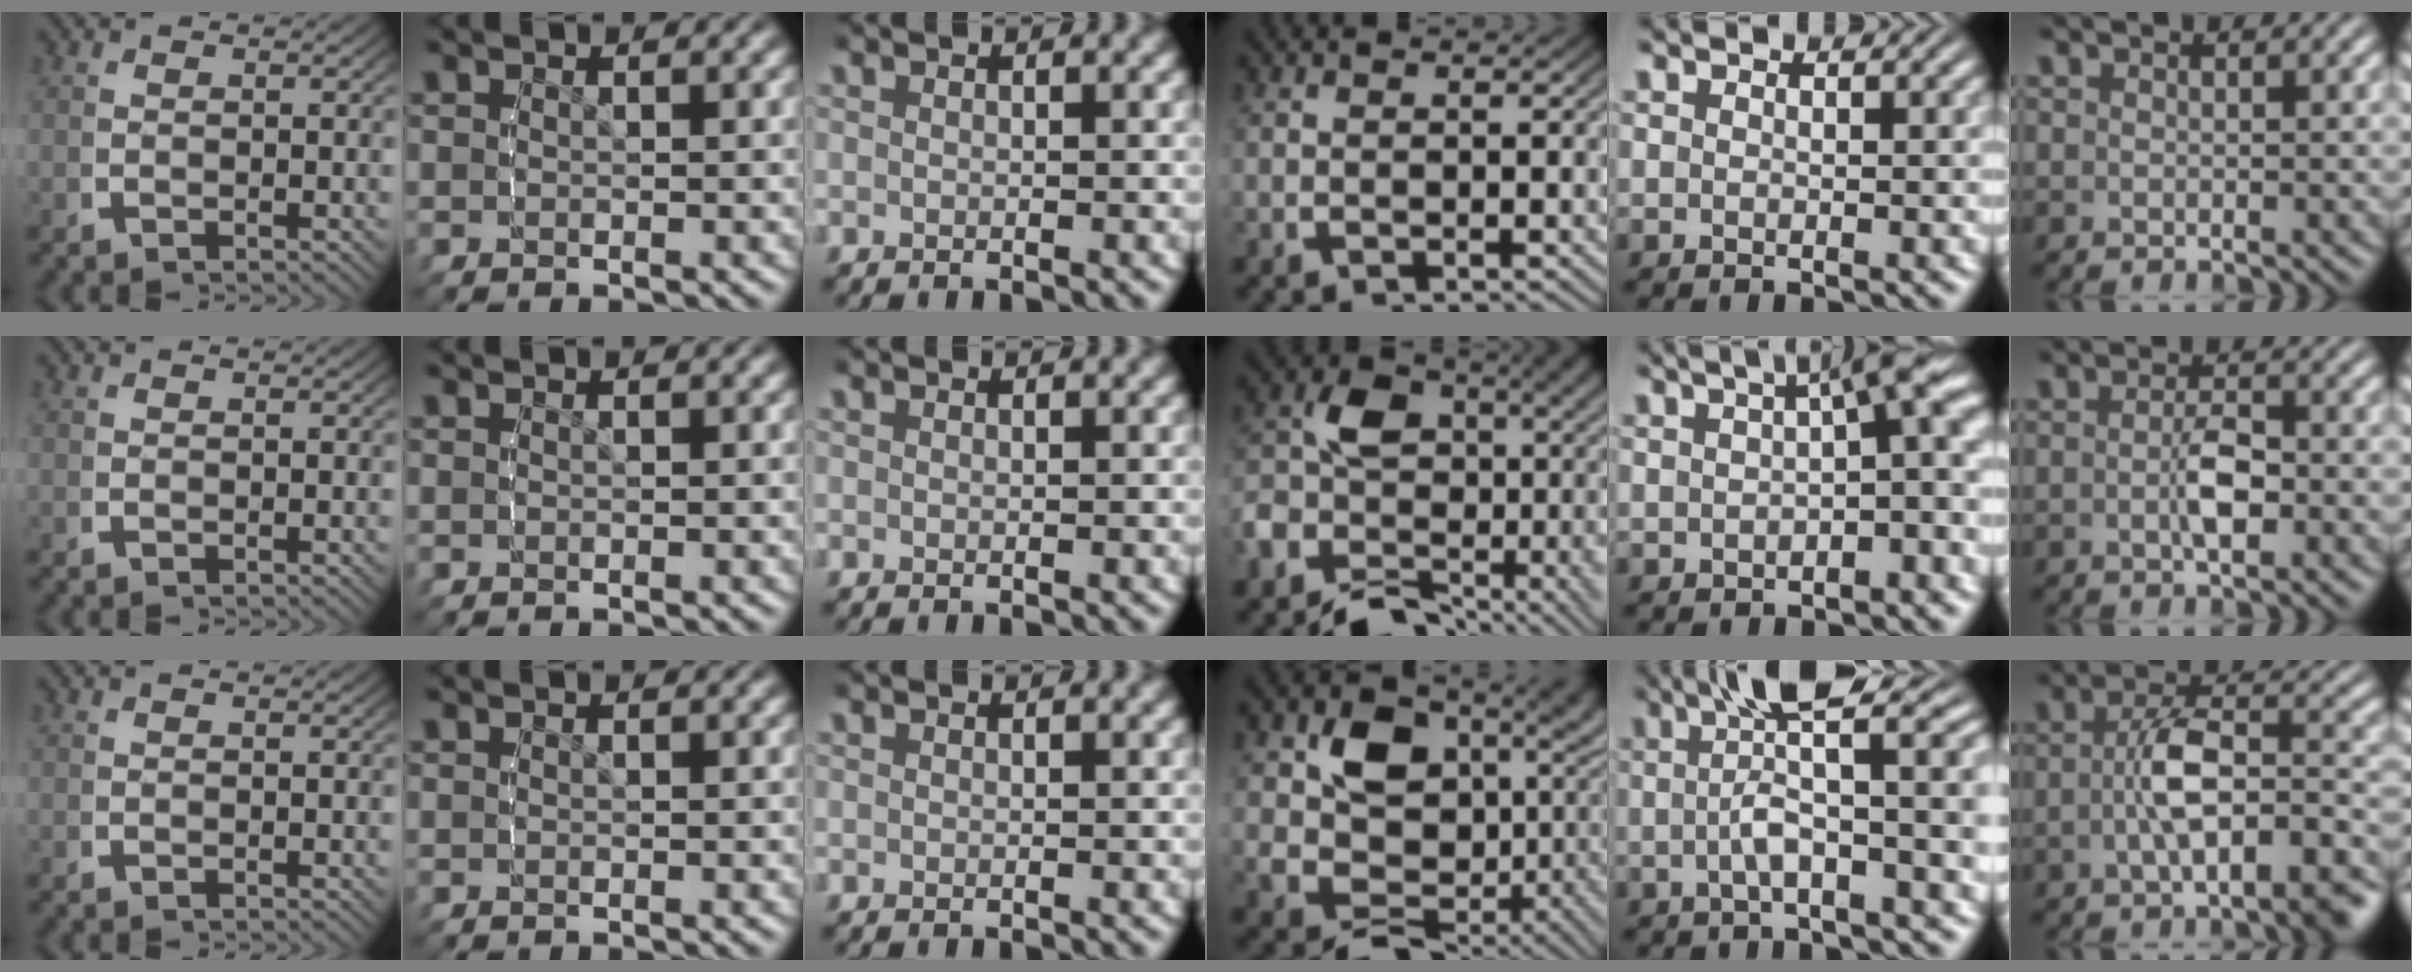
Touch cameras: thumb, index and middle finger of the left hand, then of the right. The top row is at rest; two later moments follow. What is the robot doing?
{"motion": "lift_and_place", "object": "stress ball aka squeeze ball"}